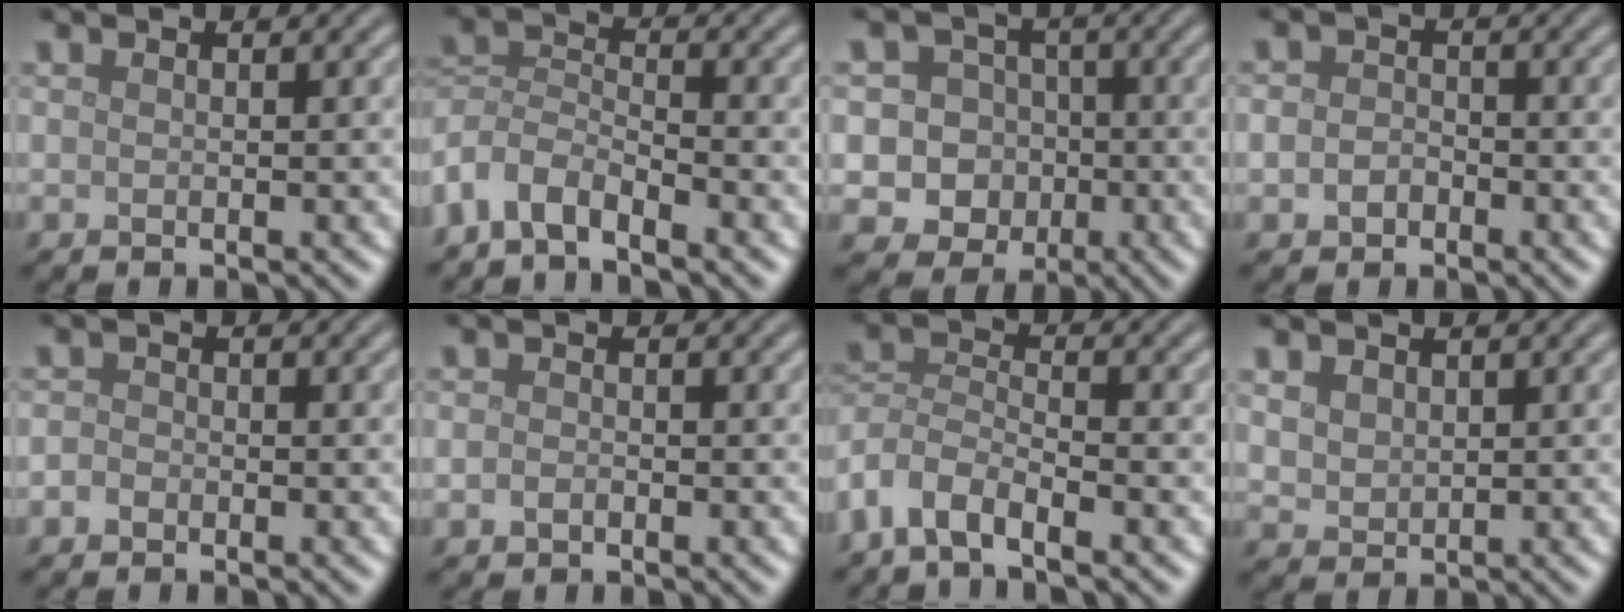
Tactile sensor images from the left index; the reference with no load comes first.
{"total": 4.1, "force": [-3.1, 1.7, 2.1], "torque": [-0.043, 0.000, -0.074]}
{"total": 8.0, "force": [-1.5, 7.4, 2.4], "torque": [-0.027, 0.013, -0.059]}
{"total": 1.8, "force": [-0.6, 1.5, 0.8], "torque": [-0.010, -0.001, -0.018]}
{"total": 1.0, "force": [-0.6, 0.8, 0.3], "torque": [-0.005, 0.000, -0.015]}
{"total": 0.9, "force": [-0.4, 0.6, 0.5], "torque": [-0.009, -0.002, -0.009]}
{"total": 4.5, "force": [-3.3, 1.6, 2.6], "torque": [-0.054, -0.003, -0.075]}
{"total": 2.1, "force": [1.0, 1.5, 0.9], "torque": [-0.023, -0.003, 0.024]}